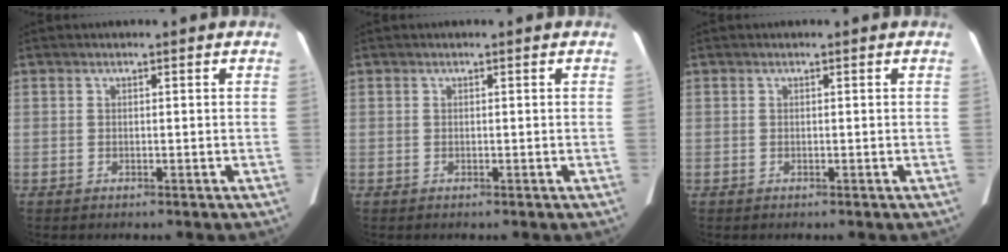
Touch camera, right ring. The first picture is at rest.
{"total": 0.0}
{"total": 0.0}